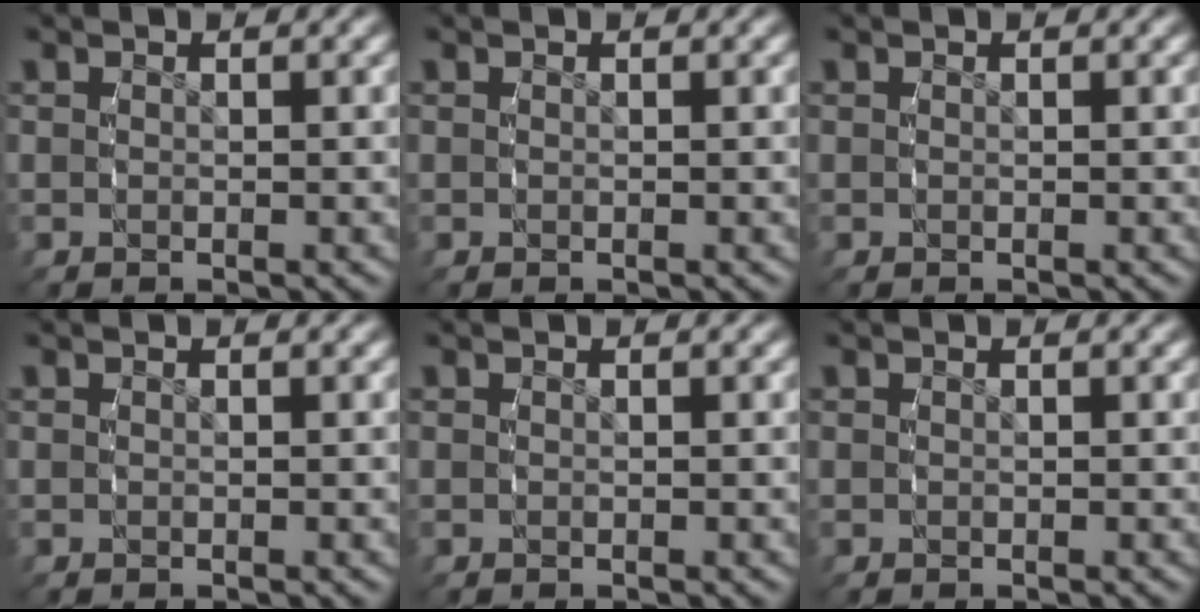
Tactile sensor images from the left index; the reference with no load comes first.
{"total": 0.0}
{"total": 0.0}
{"total": 0.0}
{"total": 0.0}
{"total": 0.0}